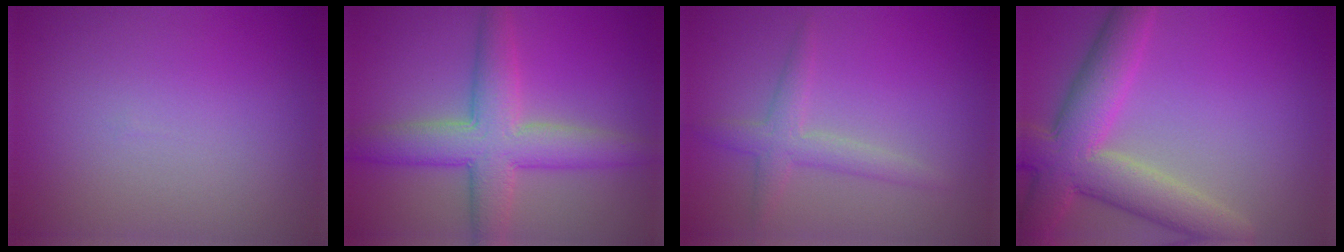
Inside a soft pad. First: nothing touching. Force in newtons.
{"total": 6.8, "press": 6.8, "slide": 0.1}
{"total": 2.5, "press": 2.5, "slide": 0.1}
{"total": 8.0, "press": 8.0, "slide": 0.3}